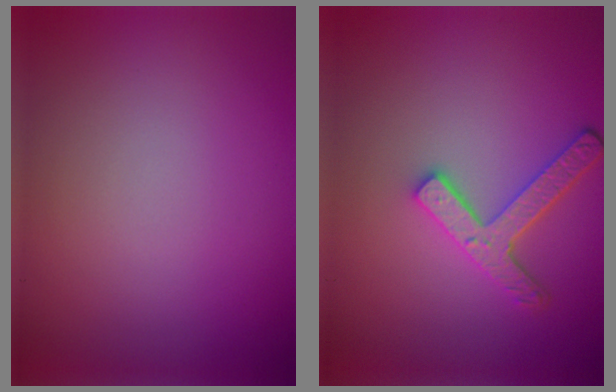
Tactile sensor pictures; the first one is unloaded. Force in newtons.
{"total": 3.8, "press": 3.0, "slide": 2.4}